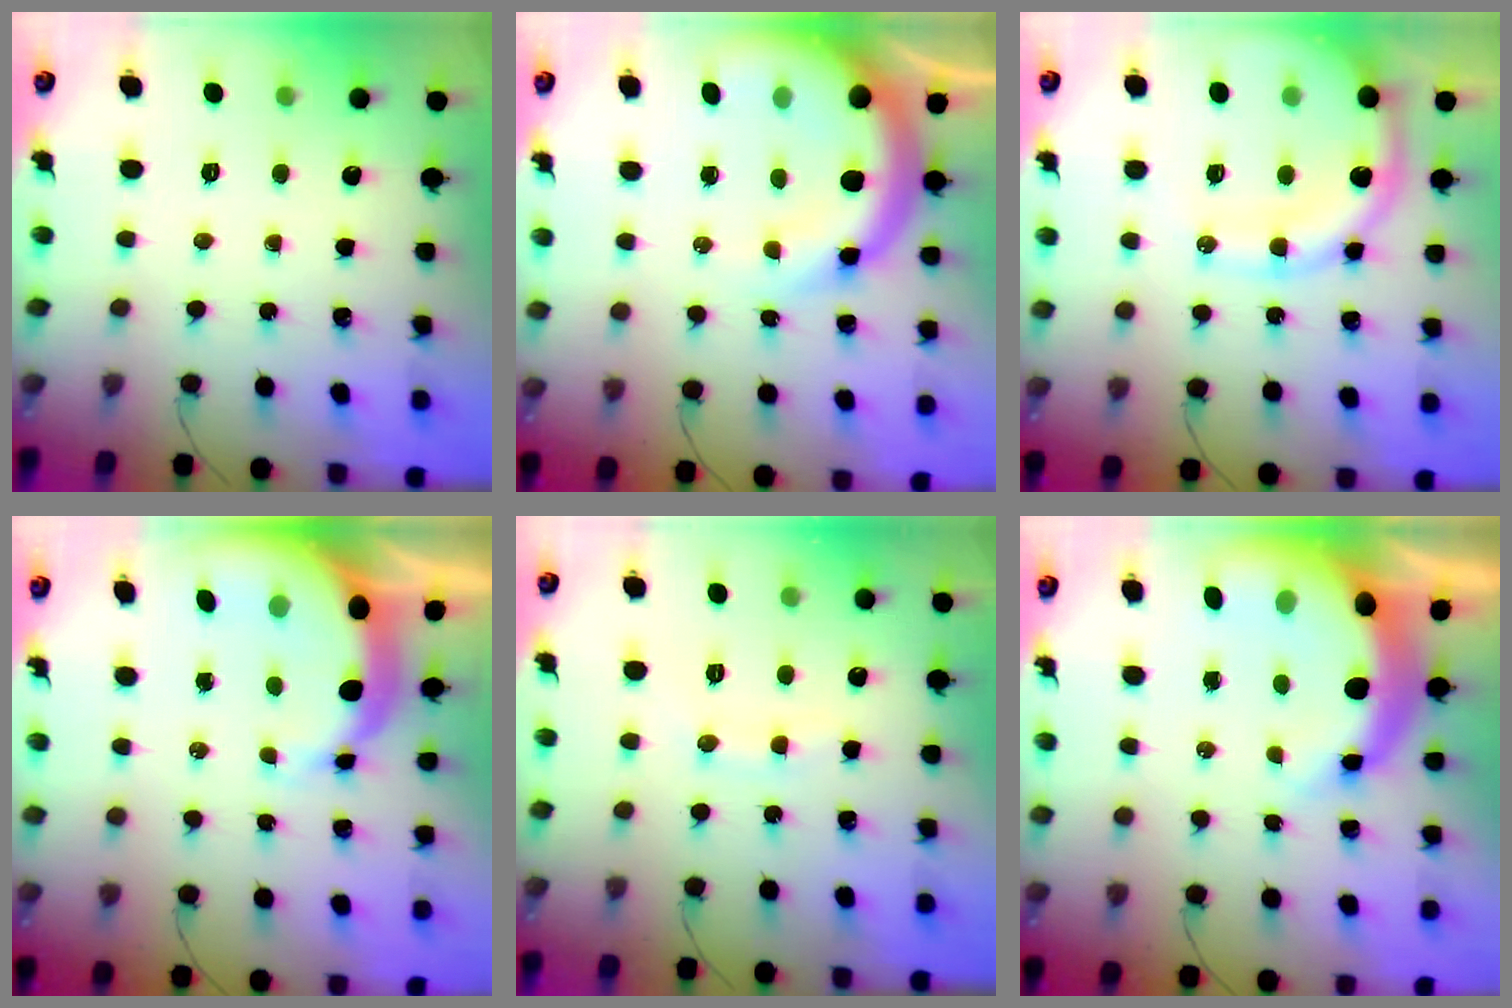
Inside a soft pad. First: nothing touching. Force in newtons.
{"total": 14.2, "press": 13.9, "slide": 3.0}
{"total": 15.3, "press": 15.0, "slide": 3.0}
{"total": 8.1, "press": 7.8, "slide": 2.0}
{"total": 7.3, "press": 7.2, "slide": 1.4}
{"total": 13.3, "press": 12.9, "slide": 2.9}